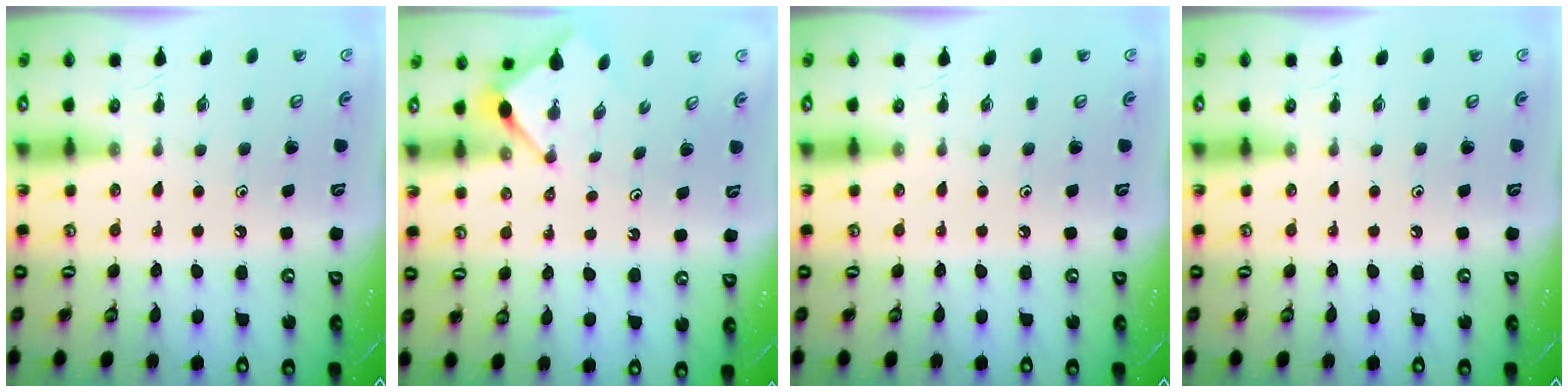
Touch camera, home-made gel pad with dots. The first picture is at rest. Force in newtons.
{"total": 3.4, "press": 3.3, "slide": 0.3}
{"total": 0.0}
{"total": 0.0}